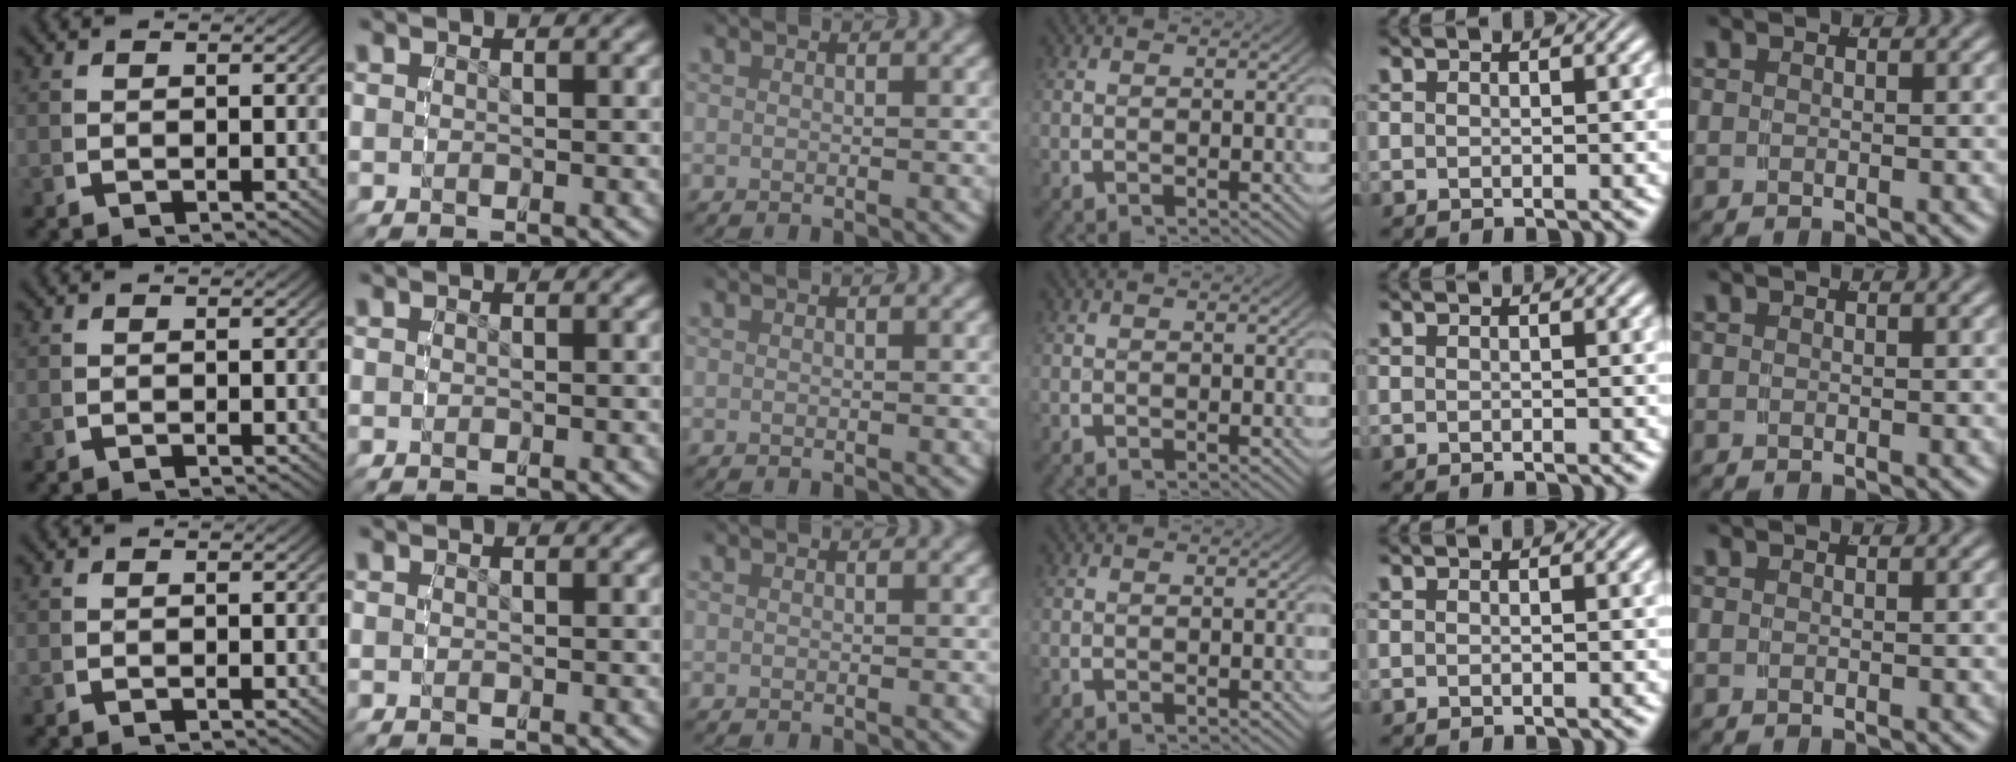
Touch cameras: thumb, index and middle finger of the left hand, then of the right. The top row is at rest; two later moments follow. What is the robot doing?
{"motion": "reach", "object": "shorts"}